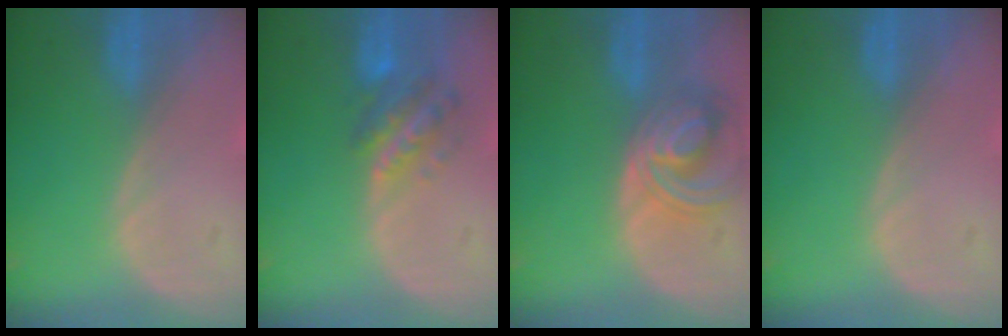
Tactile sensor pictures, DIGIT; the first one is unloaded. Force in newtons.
{"total": 5.9, "press": 5.7, "slide": 1.2}
{"total": 7.1, "press": 6.9, "slide": 1.8}
{"total": 0.0}